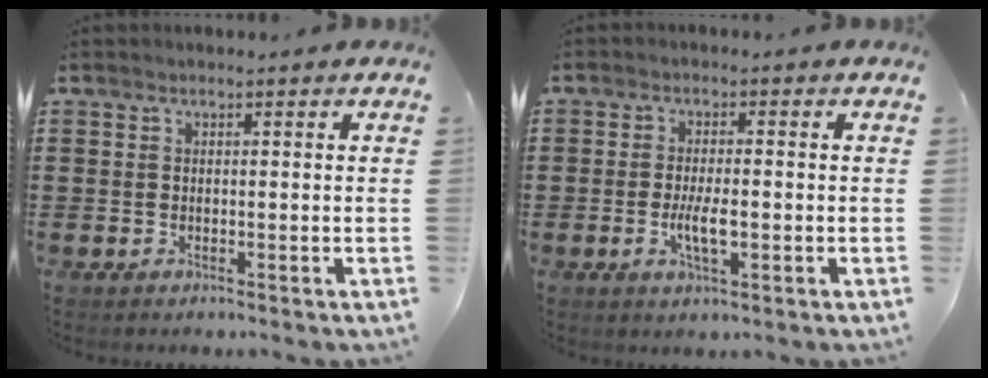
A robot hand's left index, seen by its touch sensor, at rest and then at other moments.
{"total": 4.5, "force": [-0.9, 1.2, 4.3], "torque": [-0.085, -0.004, -0.019]}